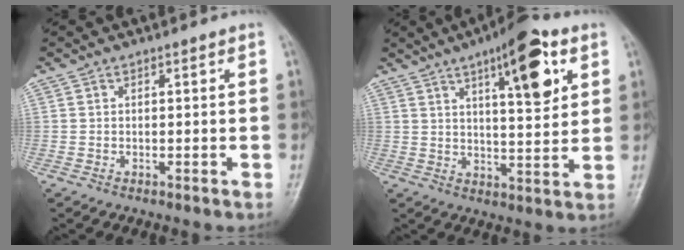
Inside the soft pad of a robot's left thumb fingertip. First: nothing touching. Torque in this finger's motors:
{"motor_torque": [-0.07, 0.24, 0.25, 0.07, 0.11]}